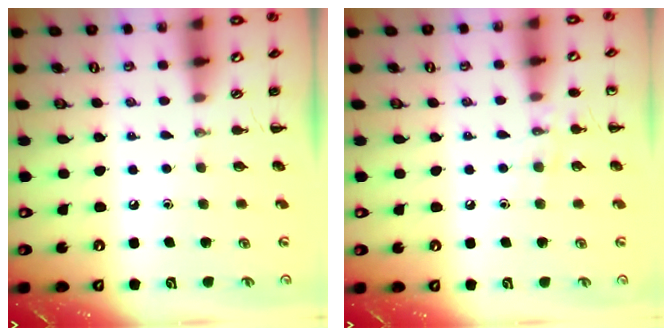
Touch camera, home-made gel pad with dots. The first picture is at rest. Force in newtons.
{"total": 7.4, "press": 7.2, "slide": 1.7}